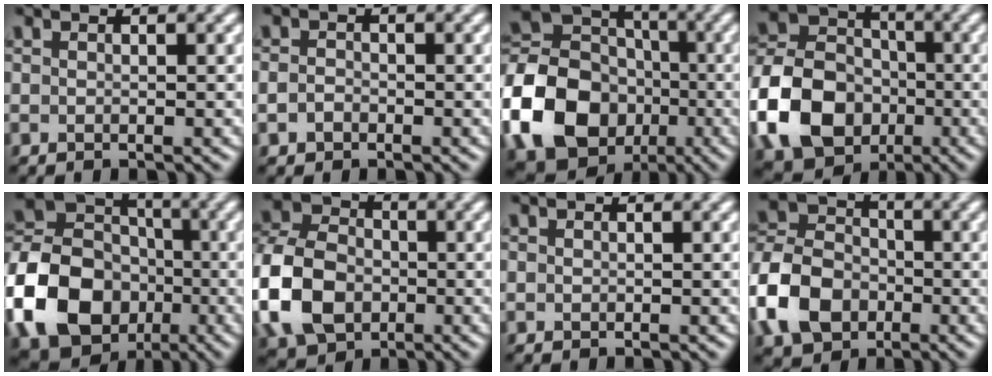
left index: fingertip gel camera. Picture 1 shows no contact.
{"total": 1.0, "force": [-0.5, 0.8, 0.3], "torque": [-0.004, 0.005, -0.012]}
{"total": 16.9, "force": [-4.8, 14.2, 7.8], "torque": [-0.184, -0.020, -0.117]}
{"total": 10.9, "force": [-3.1, 8.6, 5.8], "torque": [-0.126, 0.009, -0.075]}
{"total": 14.2, "force": [-4.0, 11.5, 7.2], "torque": [-0.175, -0.011, -0.089]}
{"total": 9.9, "force": [-2.5, 7.5, 6.0], "torque": [-0.135, 0.000, -0.062]}
{"total": 0.0}
{"total": 7.5, "force": [-2.5, 5.9, 4.0], "torque": [-0.079, 0.008, -0.067]}